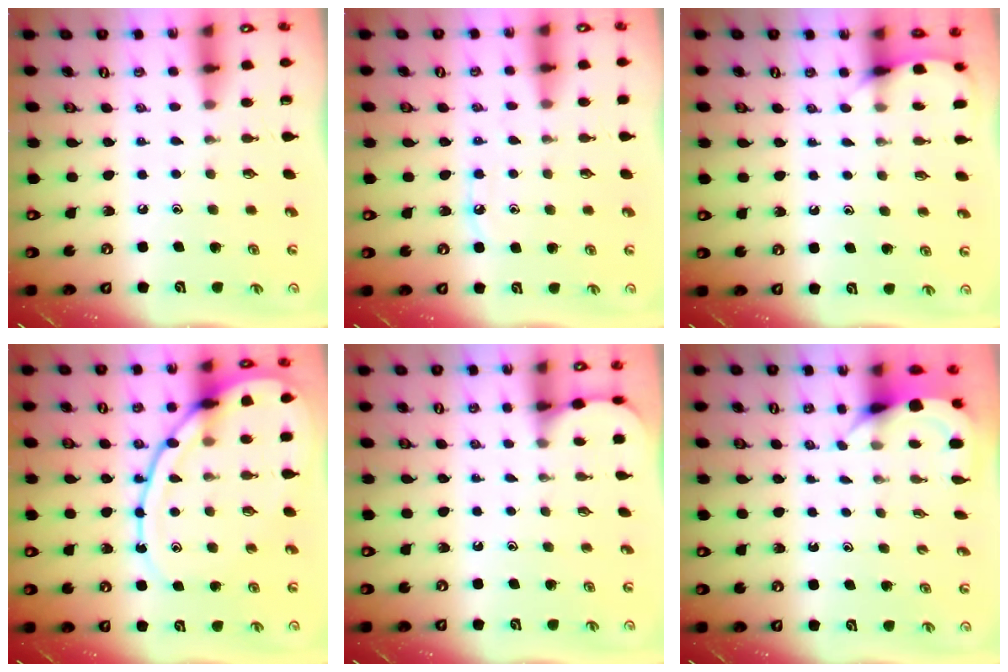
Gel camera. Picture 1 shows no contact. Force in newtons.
{"total": 5.9, "press": 5.9, "slide": 0.7}
{"total": 5.8, "press": 5.7, "slide": 0.4}
{"total": 15.1, "press": 15.0, "slide": 1.5}
{"total": 1.8, "press": 1.8, "slide": 0.2}
{"total": 4.5, "press": 4.5, "slide": 0.2}